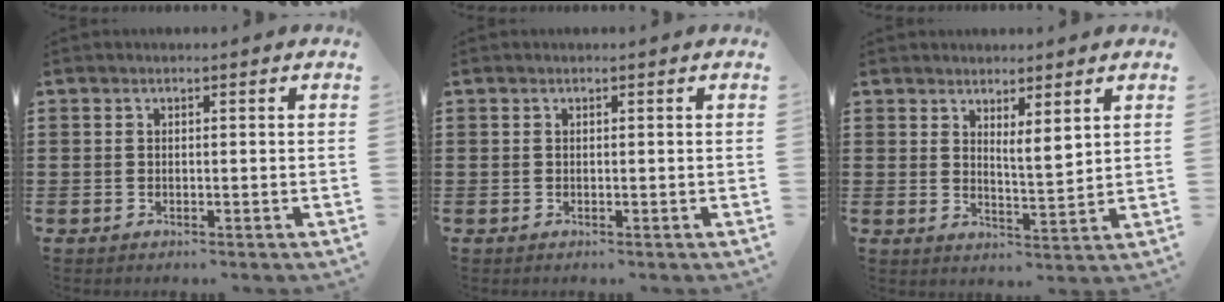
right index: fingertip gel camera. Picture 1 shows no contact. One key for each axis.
{"total": 0.0}
{"total": 3.3, "fx": 2.8, "fy": 0.2, "fz": 1.7, "tx": -0.033, "ty": -0.011, "tz": 0.048}